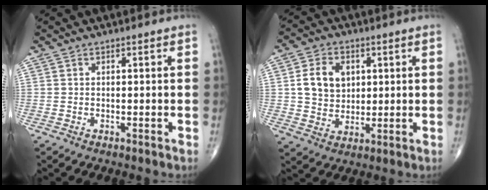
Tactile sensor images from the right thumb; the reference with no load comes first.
{"total": 8.9, "force": [2.0, 6.8, 5.3], "torque": [-0.070, -0.006, 0.039]}